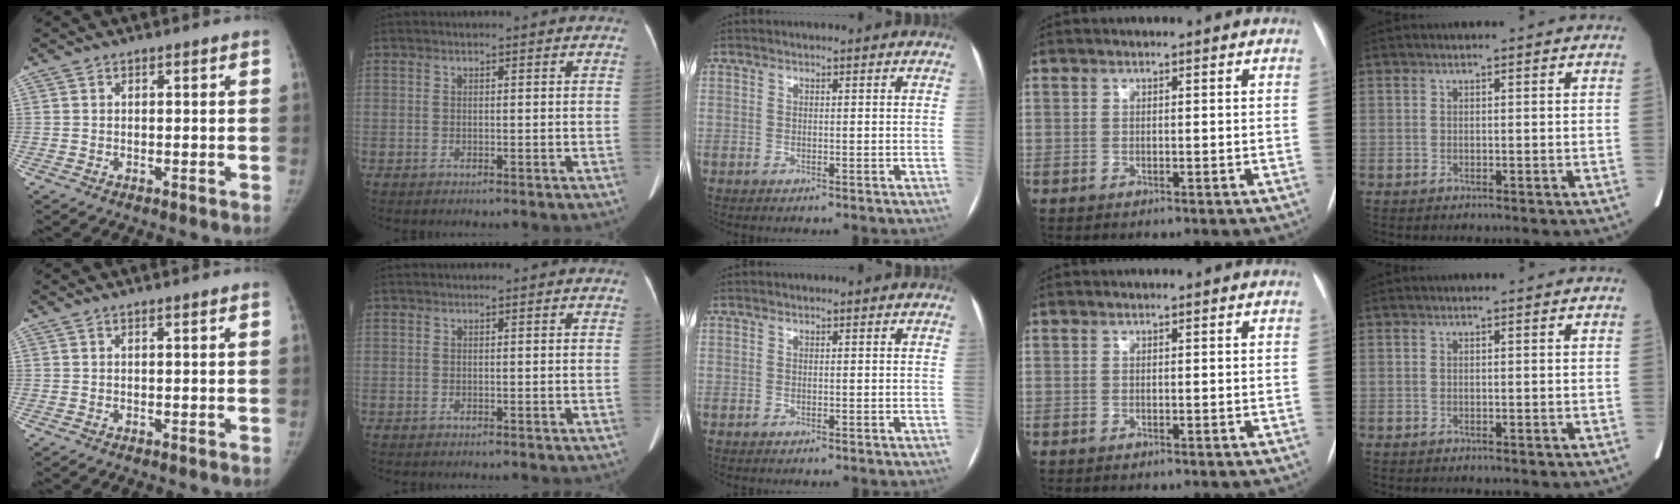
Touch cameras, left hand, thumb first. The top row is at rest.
{}